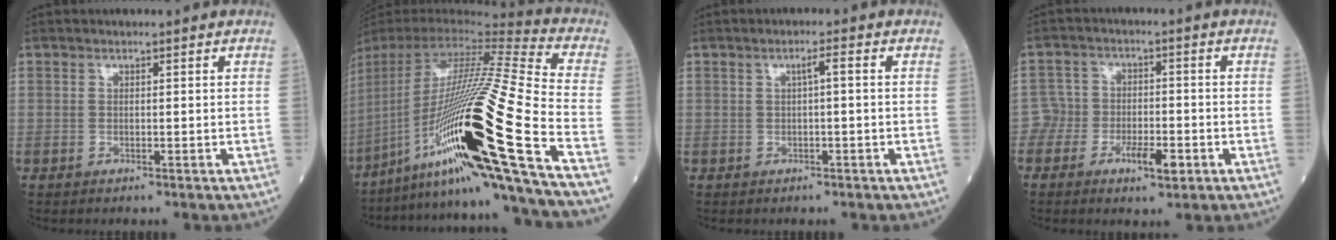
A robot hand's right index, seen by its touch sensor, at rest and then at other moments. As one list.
[{"total": 31.6, "force": [-12.9, -0.1, 28.9], "torque": [-0.515, -0.039, -0.230]}, {"total": 1.7, "force": [0.2, 0.0, 1.7], "torque": [-0.025, 0.005, 0.003]}, {"total": 5.4, "force": [-2.7, 3.0, 3.6], "torque": [-0.053, 0.008, -0.045]}]